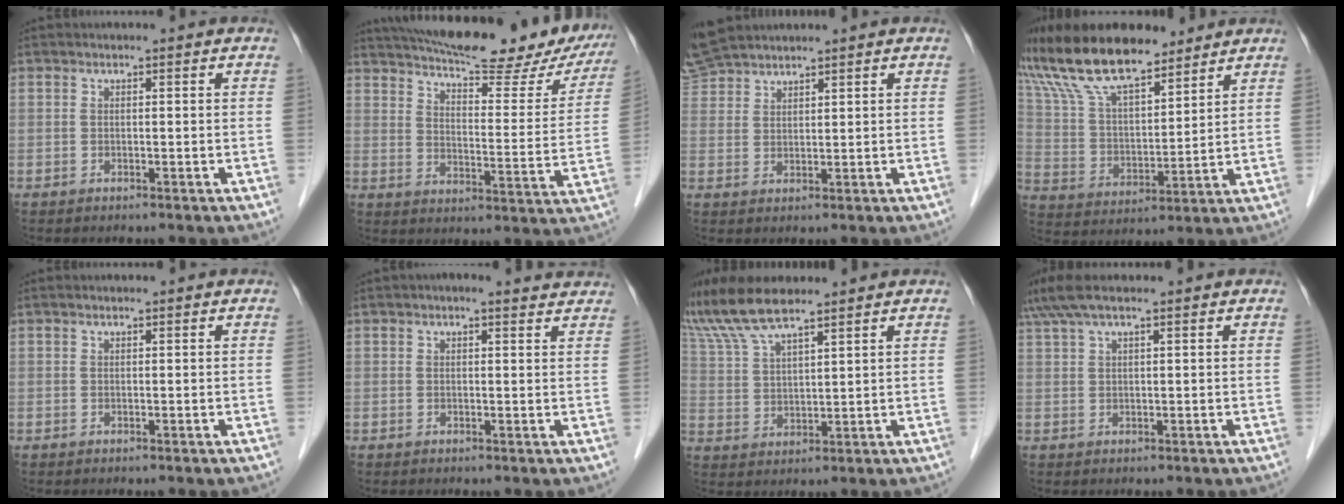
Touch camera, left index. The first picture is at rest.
{"total": 27.0, "force": [22.8, 5.9, 13.2], "torque": [-0.205, -0.019, 0.286]}
{"total": 6.4, "force": [6.1, 1.1, 1.6], "torque": [-0.046, 0.023, 0.127]}
{"total": 16.2, "force": [13.5, 4.4, 7.9], "torque": [-0.163, 0.024, 0.257]}
{"total": 0.0}
{"total": 5.0, "force": [4.3, 1.1, 2.3], "torque": [-0.025, 0.016, 0.039]}
{"total": 10.7, "force": [9.3, 1.1, 5.3], "torque": [-0.115, 0.018, 0.185]}
{"total": 6.2, "force": [4.8, 0.4, 4.0], "torque": [-0.081, 0.041, 0.090]}